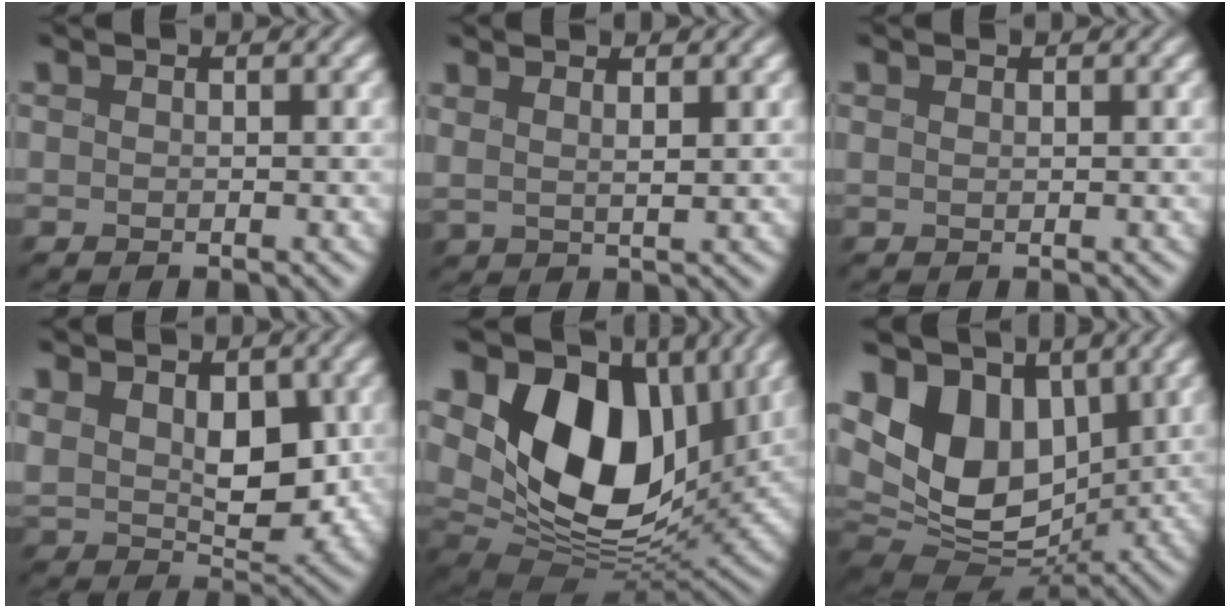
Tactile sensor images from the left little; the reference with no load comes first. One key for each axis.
{"total": 2.0, "fx": 1.2, "fy": 0.5, "fz": 1.5, "tx": -0.015, "ty": 0.003, "tz": 0.015}
{"total": 0.5, "fx": 0.3, "fy": 0.1, "fz": 0.5, "tx": -0.007, "ty": 0.002, "tz": -0.001}
{"total": 7.8, "fx": 1.5, "fy": 5.1, "fz": 5.6, "tx": -0.117, "ty": -0.016, "tz": 0.028}
{"total": 15.3, "fx": 4.4, "fy": 10.1, "fz": 10.7, "tx": -0.188, "ty": 0.006, "tz": 0.068}
{"total": 12.1, "fx": 2.8, "fy": 8.2, "fz": 8.4, "tx": -0.187, "ty": 0.011, "tz": 0.034}